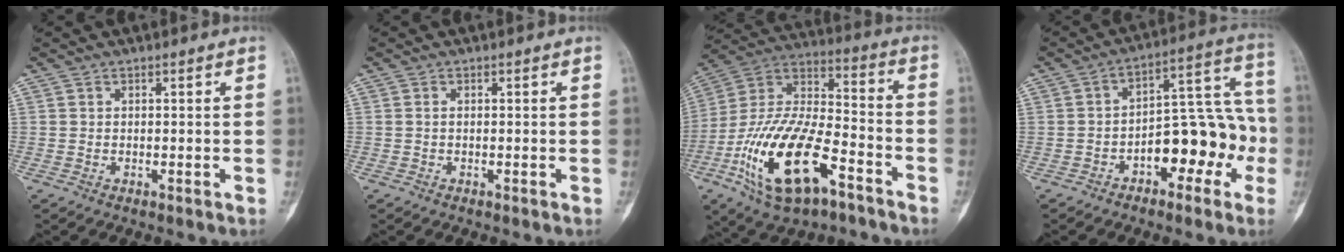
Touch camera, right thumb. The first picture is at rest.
{"total": 0.5, "force": [-0.1, 0.3, 0.4], "torque": [-0.007, 0.001, -0.004]}
{"total": 23.7, "force": [-10.8, 10.5, 18.2], "torque": [-0.368, 0.055, -0.190]}
{"total": 13.9, "force": [-4.6, 7.6, 10.7], "torque": [-0.112, 0.068, -0.068]}